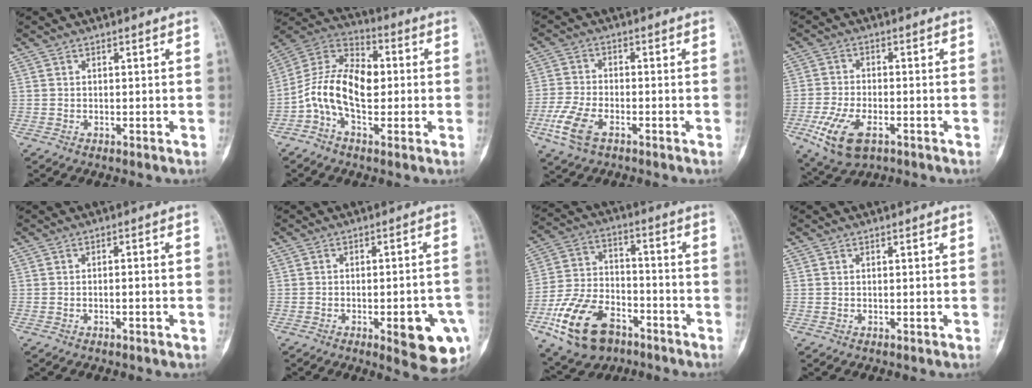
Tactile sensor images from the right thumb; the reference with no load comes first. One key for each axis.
{"total": 14.0, "fx": -1.5, "fy": 8.5, "fz": 11.1, "tx": -0.188, "ty": 0.038, "tz": -0.037}
{"total": 8.1, "fx": -3.8, "fy": 4.3, "fz": 5.7, "tx": -0.128, "ty": 0.007, "tz": -0.077}
{"total": 10.1, "fx": -4.4, "fy": 5.2, "fz": 7.4, "tx": -0.147, "ty": 0.005, "tz": -0.075}
{"total": 1.8, "fx": -0.7, "fy": 0.5, "fz": 1.7, "tx": -0.028, "ty": 0.015, "tz": -0.008}
{"total": 12.3, "fx": -4.4, "fy": 3.7, "fz": 10.8, "tx": -0.113, "ty": 0.012, "tz": -0.048}
{"total": 17.5, "fx": -9.0, "fy": 10.7, "fz": 10.5, "tx": -0.183, "ty": 0.053, "tz": -0.157}
{"total": 0.0}